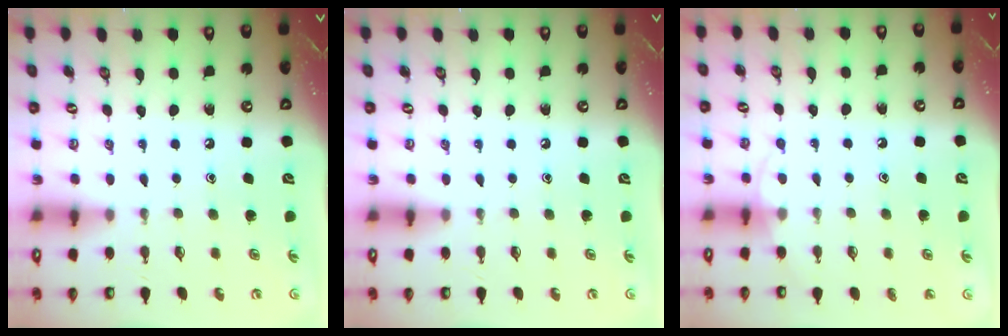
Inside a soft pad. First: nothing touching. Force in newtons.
{"total": 0.0}
{"total": 4.3, "press": 4.3, "slide": 0.4}